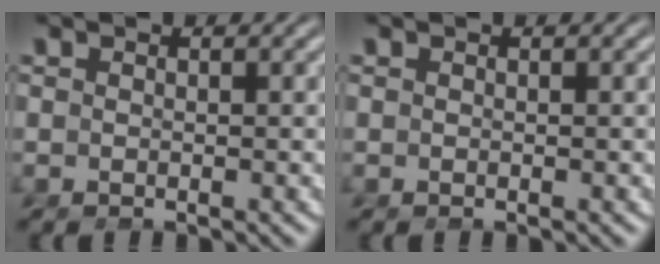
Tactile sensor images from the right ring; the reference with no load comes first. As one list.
[{"total": 0.0}]